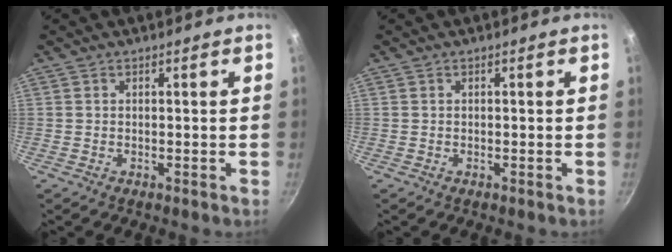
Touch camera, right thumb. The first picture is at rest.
{"total": 0.0}